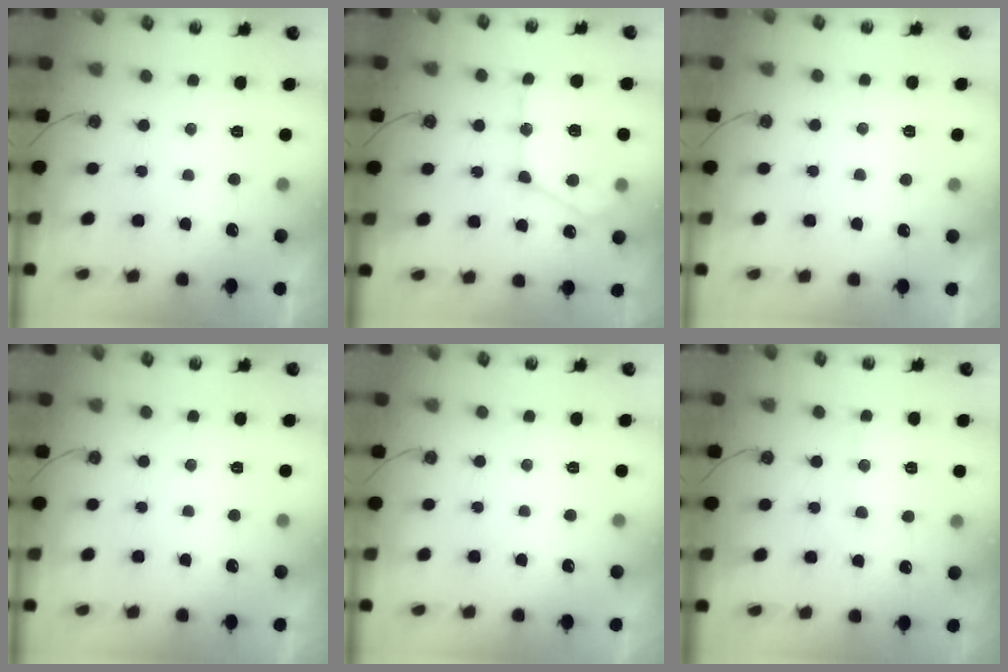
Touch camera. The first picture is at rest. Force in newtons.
{"total": 18.7, "press": 18.5, "slide": 2.0}
{"total": 3.6, "press": 3.6, "slide": 0.5}
{"total": 0.0}
{"total": 0.0}
{"total": 8.3, "press": 8.2, "slide": 0.7}